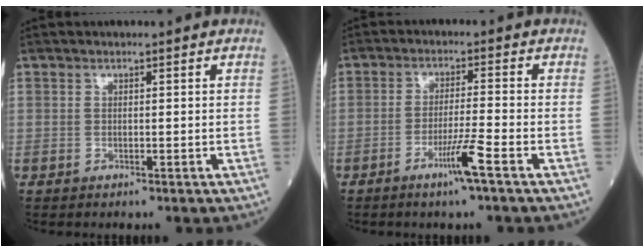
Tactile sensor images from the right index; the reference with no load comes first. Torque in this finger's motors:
{"motor_torque": [0.79, -0.62, 0.45, 0.15]}